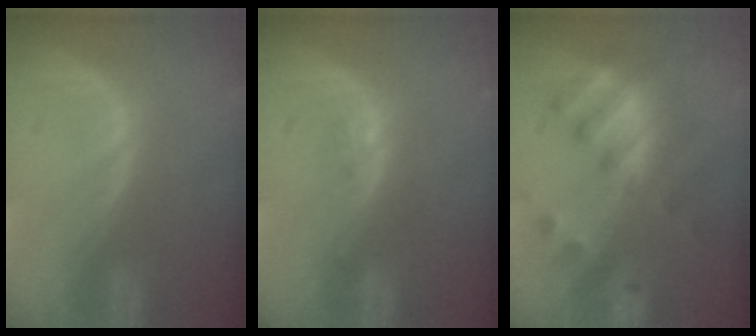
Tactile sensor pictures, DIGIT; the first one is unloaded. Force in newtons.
{"total": 1.2, "press": 1.2, "slide": 0.1}
{"total": 7.1, "press": 6.9, "slide": 1.7}